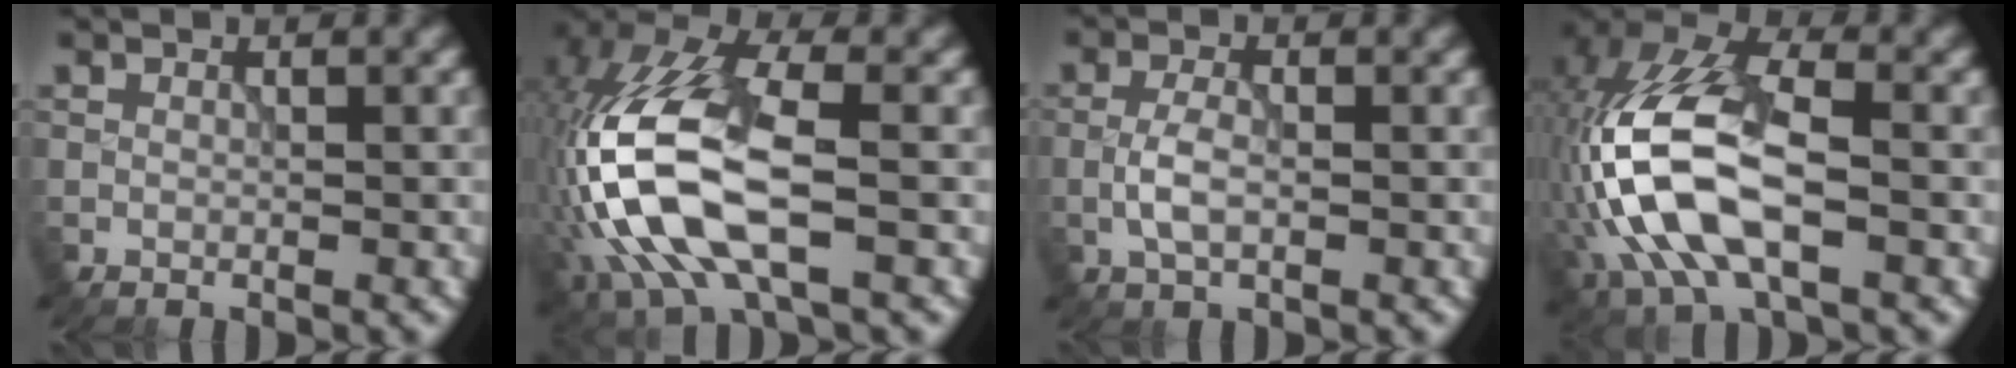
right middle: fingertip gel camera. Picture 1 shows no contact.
{"total": 12.9, "force": [-2.2, 5.7, 11.3], "torque": [-0.252, 0.014, -0.051]}
{"total": 2.5, "force": [-0.7, 1.0, 2.2], "torque": [-0.047, 0.002, -0.019]}
{"total": 11.5, "force": [-2.3, 5.8, 9.7], "torque": [-0.216, 0.013, -0.054]}